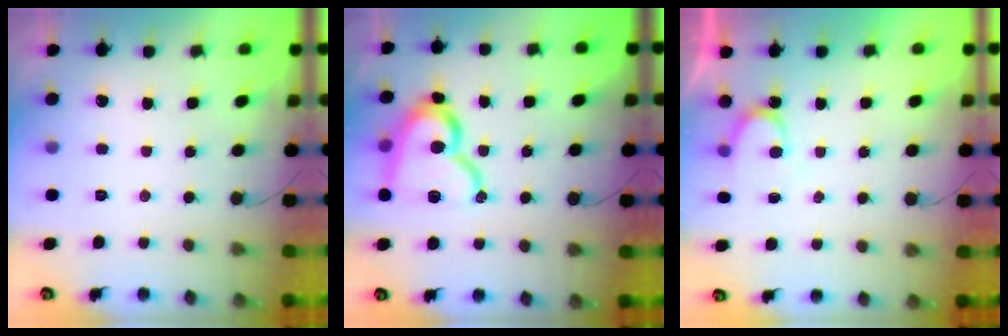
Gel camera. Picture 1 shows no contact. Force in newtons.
{"total": 16.5, "press": 16.5, "slide": 1.4}
{"total": 3.9, "press": 3.9, "slide": 0.4}